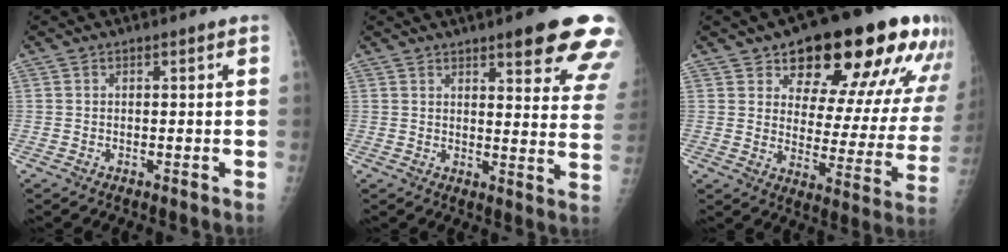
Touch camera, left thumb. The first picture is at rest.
{"total": 16.8, "force": [11.0, 3.7, 12.2], "torque": [-0.122, -0.047, 0.126]}
{"total": 23.3, "force": [13.3, 9.6, 16.6], "torque": [-0.178, -0.044, 0.183]}